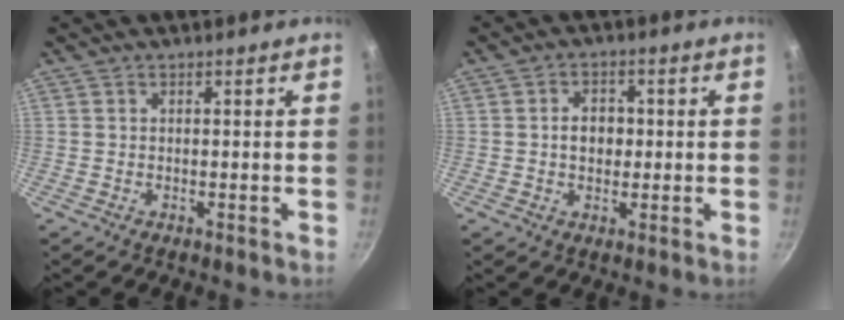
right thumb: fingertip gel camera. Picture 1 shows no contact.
{"total": 4.8, "force": [0.1, 3.8, 3.0], "torque": [-0.024, 0.009, 0.000]}